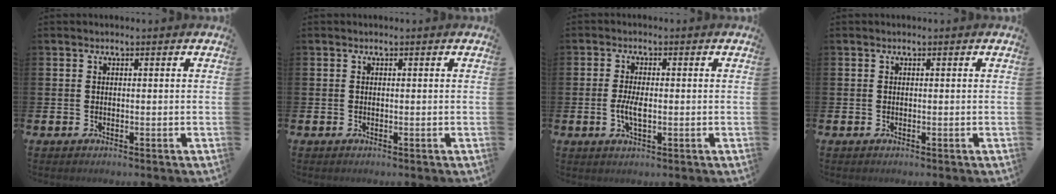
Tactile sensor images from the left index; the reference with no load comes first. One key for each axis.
{"total": 0.0}
{"total": 3.5, "fx": -0.5, "fy": 1.4, "fz": 3.1, "tx": -0.062, "ty": -0.001, "tz": -0.012}
{"total": 0.0}